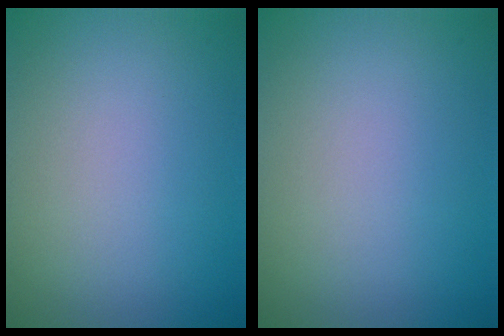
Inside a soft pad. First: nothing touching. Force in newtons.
{"total": 0.0}